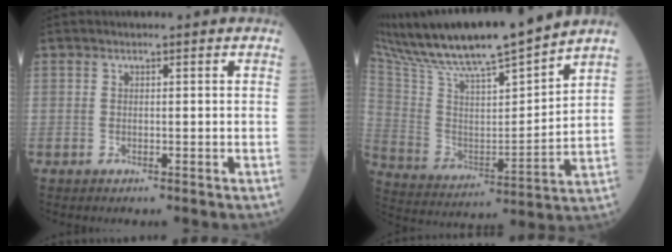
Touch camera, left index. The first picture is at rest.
{"total": 21.0, "force": [18.1, 0.6, 10.6], "torque": [-0.195, -0.003, 0.311]}